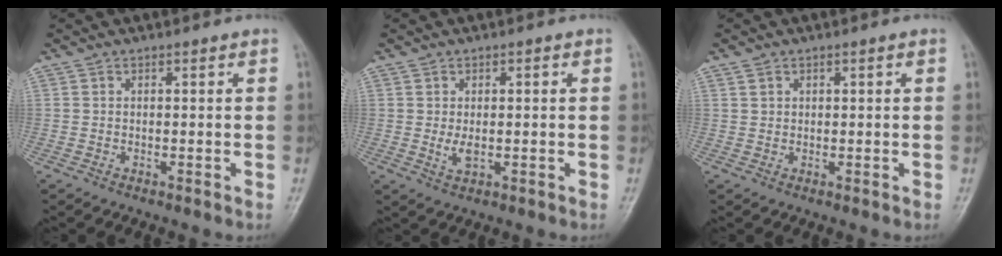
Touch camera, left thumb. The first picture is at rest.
{"total": 2.8, "force": [-0.2, 1.5, 2.3], "torque": [-0.046, -0.002, -0.001]}
{"total": 1.1, "force": [0.5, 0.9, 0.2], "torque": [0.000, 0.003, 0.013]}